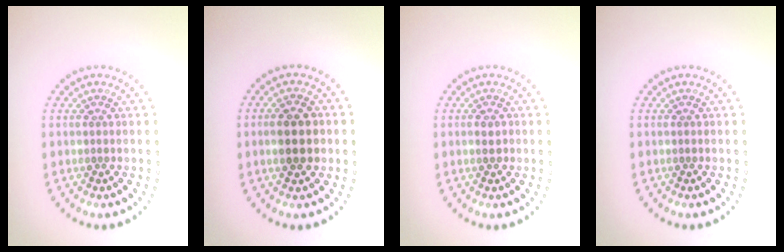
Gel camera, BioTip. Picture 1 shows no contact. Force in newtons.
{"total": 3.6, "press": 3.6, "slide": 0.1}
{"total": 1.0, "press": 1.0, "slide": 0.2}
{"total": 0.0}